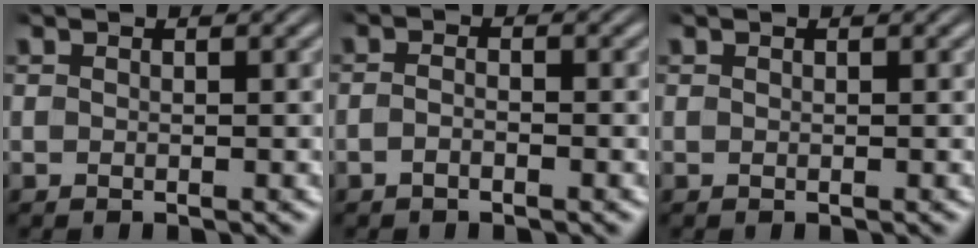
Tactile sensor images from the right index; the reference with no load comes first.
{"total": 1.2, "force": [-1.0, 0.1, 0.6], "torque": [-0.010, -0.002, -0.020]}
{"total": 0.0}